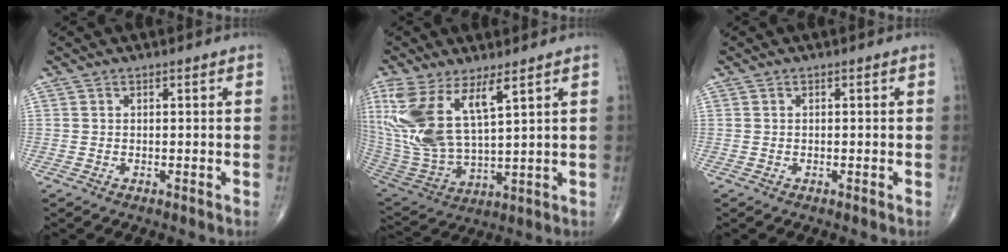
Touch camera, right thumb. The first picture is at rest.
{"total": 16.6, "force": [7.2, 6.3, 13.6], "torque": [-0.293, -0.030, 0.158]}
{"total": 0.0}